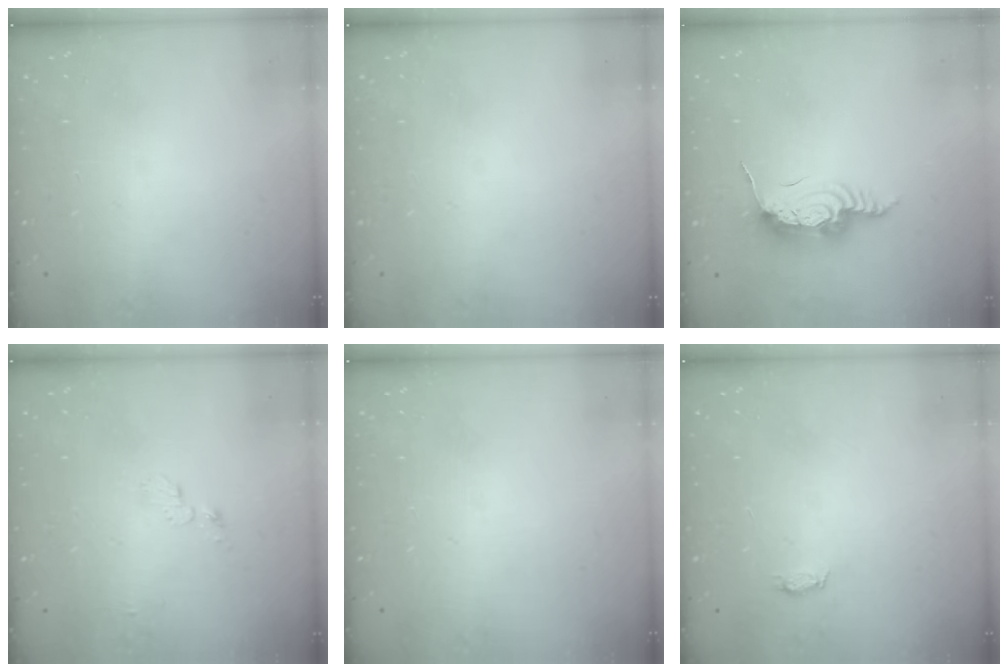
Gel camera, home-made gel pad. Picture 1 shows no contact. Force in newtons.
{"total": 0.0}
{"total": 12.9, "press": 12.9, "slide": 0.8}
{"total": 3.9, "press": 3.9, "slide": 0.4}
{"total": 0.0}
{"total": 3.7, "press": 3.6, "slide": 0.5}